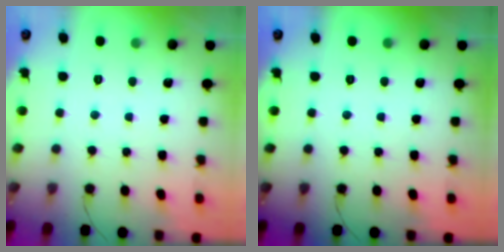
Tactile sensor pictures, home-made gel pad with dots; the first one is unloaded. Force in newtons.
{"total": 0.0}